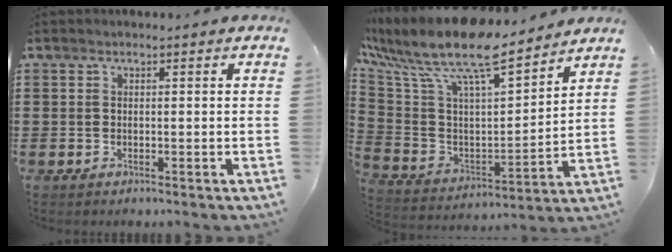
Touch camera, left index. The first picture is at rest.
{"total": 11.8, "force": [9.7, 2.5, 6.3], "torque": [-0.157, -0.072, 0.164]}